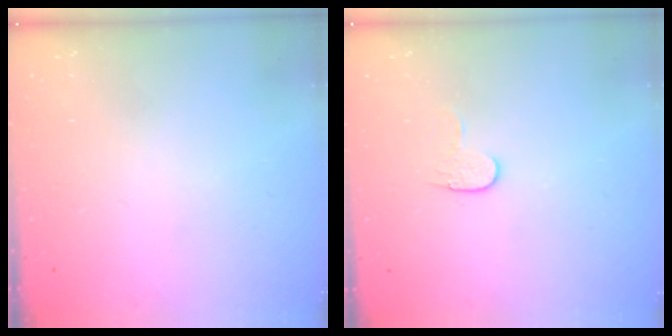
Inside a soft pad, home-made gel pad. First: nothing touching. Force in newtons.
{"total": 6.2, "press": 6.2, "slide": 0.5}